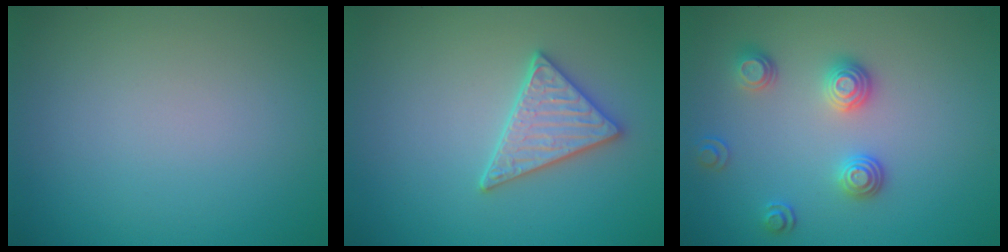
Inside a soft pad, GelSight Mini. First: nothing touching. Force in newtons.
{"total": 3.0, "press": 2.9, "slide": 0.7}
{"total": 2.9, "press": 2.5, "slide": 1.5}